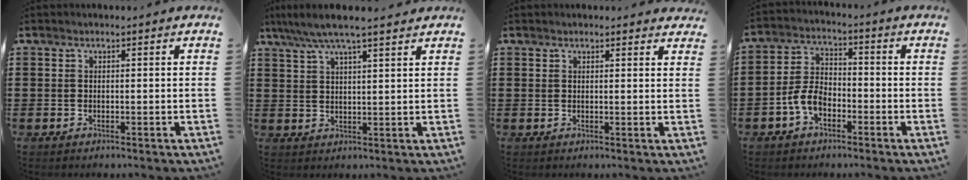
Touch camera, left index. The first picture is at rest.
{"total": 5.7, "force": [4.6, 0.3, 3.4], "torque": [-0.078, -0.011, 0.081]}
{"total": 1.5, "force": [1.4, 0.3, 0.4], "torque": [-0.012, 0.004, 0.028]}
{"total": 5.6, "force": [-2.8, 3.2, 3.7], "torque": [-0.092, 0.005, -0.058]}